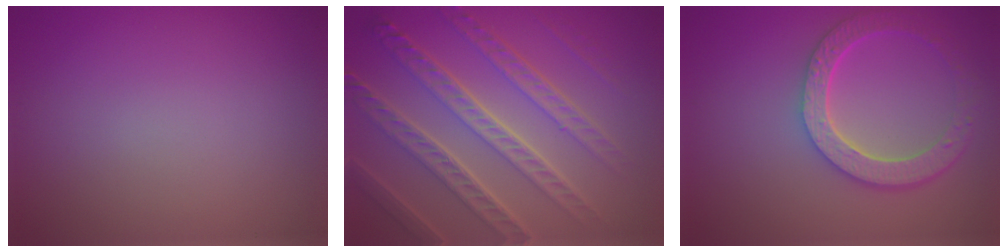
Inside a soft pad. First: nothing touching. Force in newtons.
{"total": 8.2, "press": 5.9, "slide": 5.7}
{"total": 5.9, "press": 4.5, "slide": 3.8}